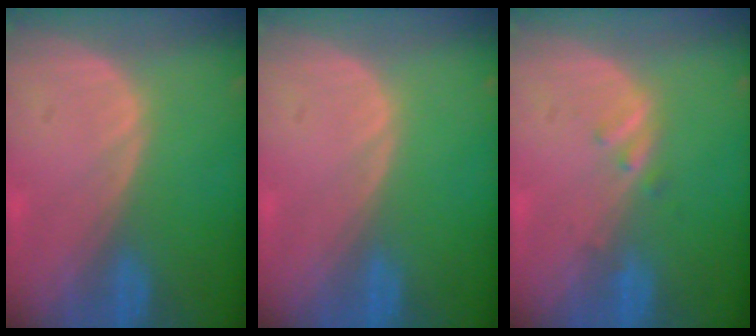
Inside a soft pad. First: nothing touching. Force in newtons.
{"total": 0.0}
{"total": 1.4, "press": 1.4, "slide": 0.2}